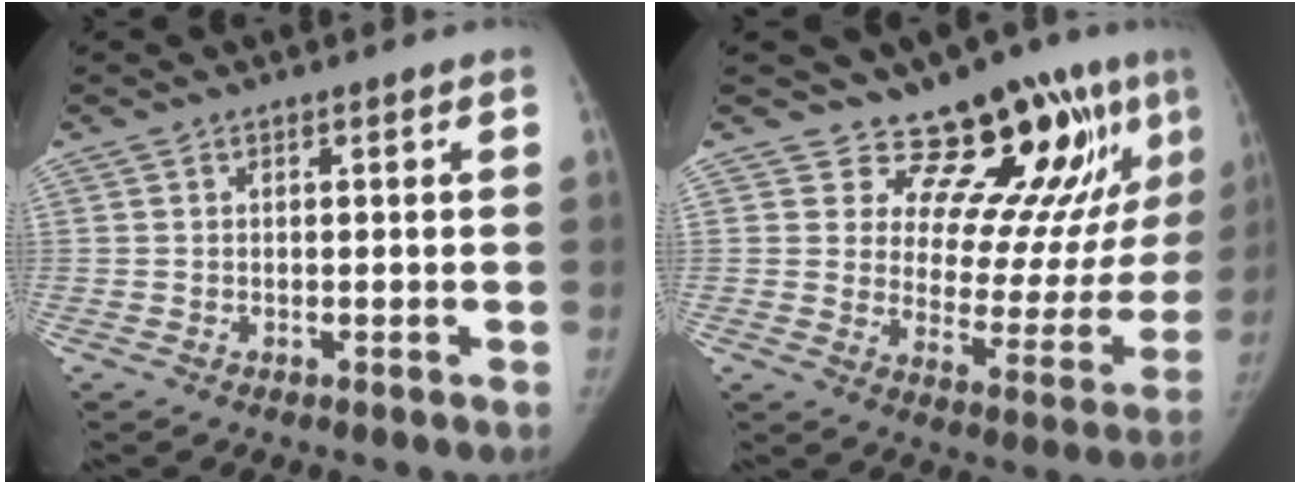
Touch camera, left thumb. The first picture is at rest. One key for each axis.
{"total": 17.9, "fx": 12.9, "fy": 6.9, "fz": 10.2, "tx": -0.075, "ty": -0.105, "tz": 0.179}